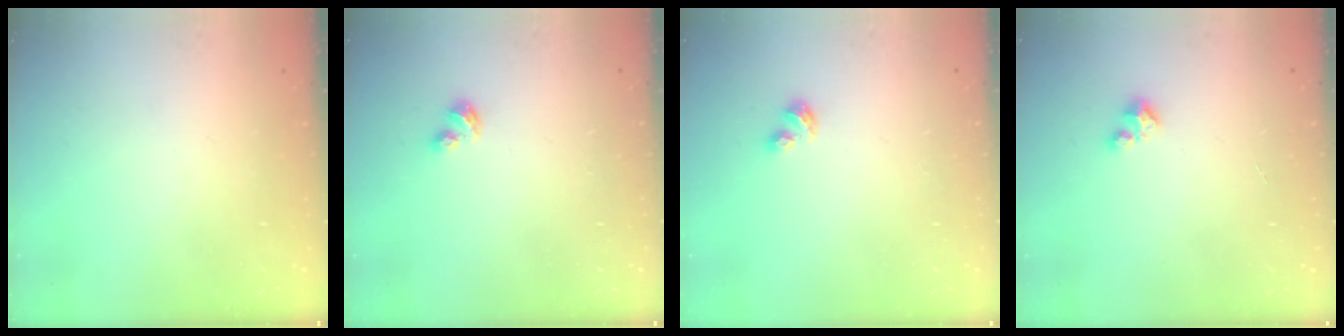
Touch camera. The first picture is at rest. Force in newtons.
{"total": 3.1, "press": 3.0, "slide": 0.5}
{"total": 3.1, "press": 3.0, "slide": 0.5}
{"total": 1.5, "press": 1.5, "slide": 0.2}